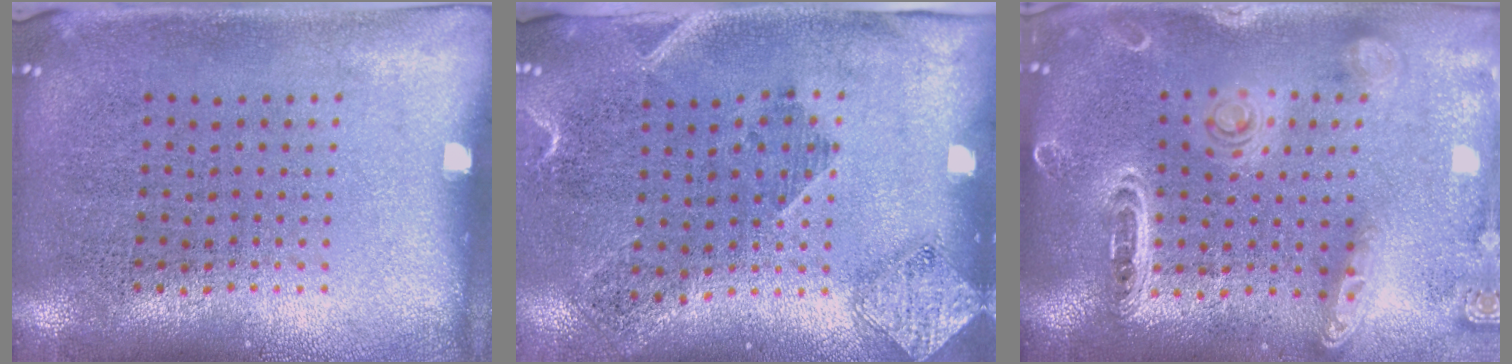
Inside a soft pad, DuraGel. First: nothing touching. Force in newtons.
{"total": 1.8, "press": 1.4, "slide": 1.2}
{"total": 1.7, "press": 1.7, "slide": 0.3}